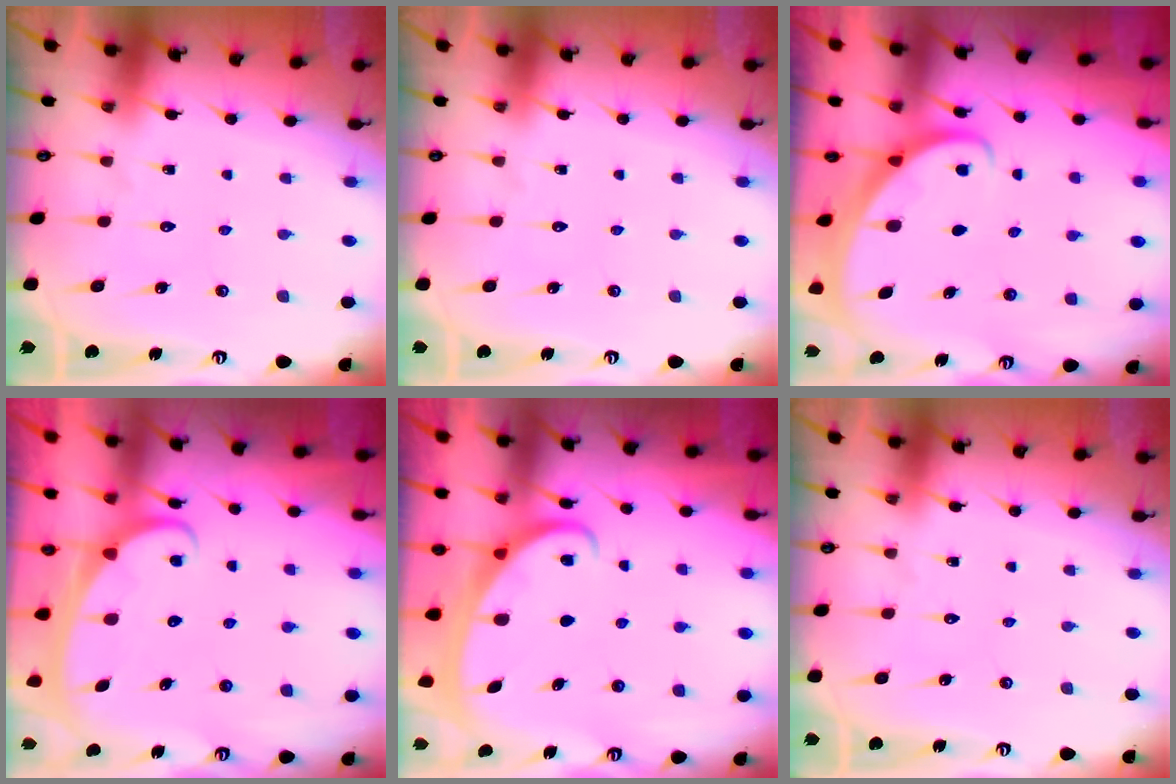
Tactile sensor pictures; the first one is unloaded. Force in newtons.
{"total": 0.0}
{"total": 2.7, "press": 2.7, "slide": 0.3}
{"total": 2.5, "press": 2.4, "slide": 0.4}
{"total": 2.5, "press": 2.4, "slide": 0.3}
{"total": 0.0}